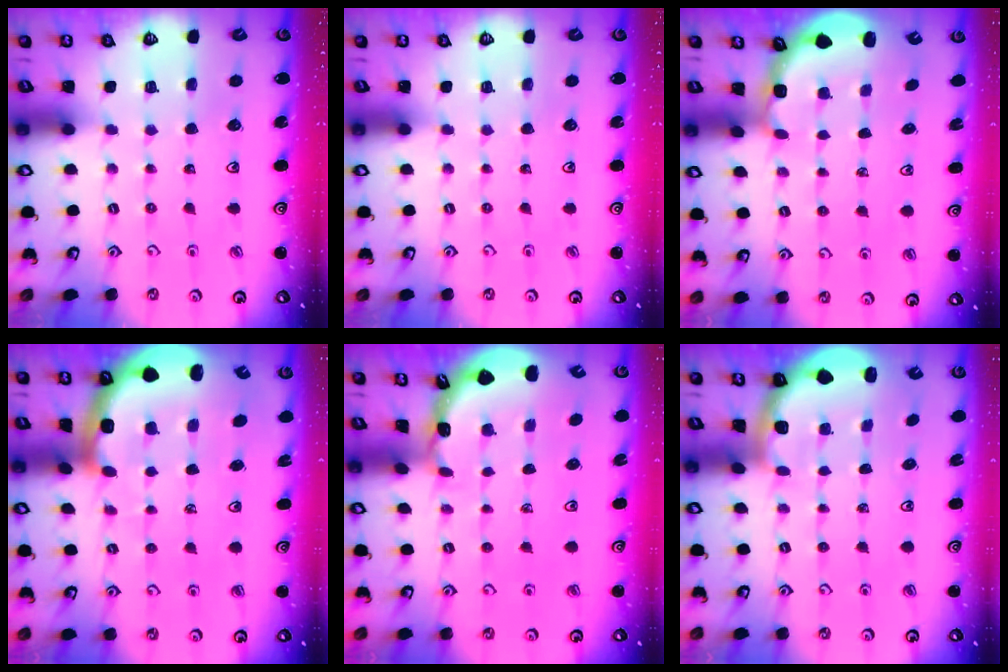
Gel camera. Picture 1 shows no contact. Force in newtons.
{"total": 0.0}
{"total": 2.7, "press": 2.3, "slide": 1.4}
{"total": 7.7, "press": 7.5, "slide": 1.7}
{"total": 1.8, "press": 1.8, "slide": 0.1}
{"total": 1.7, "press": 1.7, "slide": 0.3}